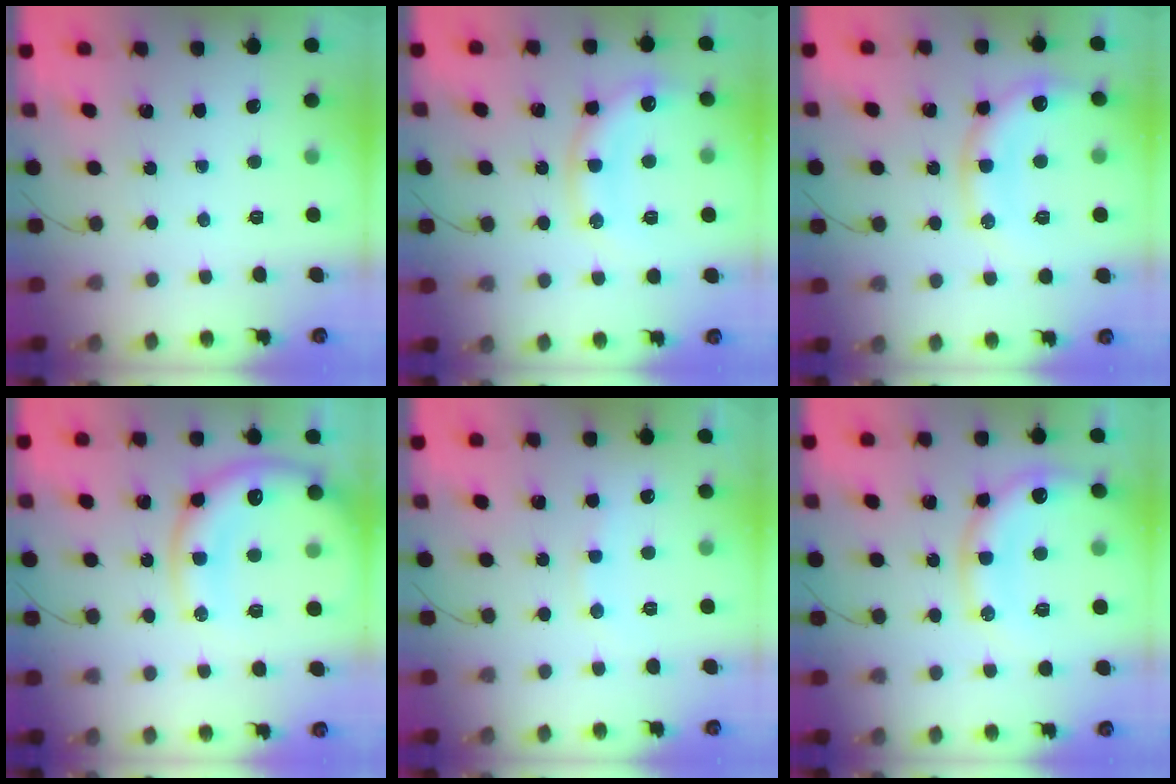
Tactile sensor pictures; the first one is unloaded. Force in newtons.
{"total": 13.8, "press": 13.8, "slide": 1.2}
{"total": 15.3, "press": 15.2, "slide": 1.9}
{"total": 17.9, "press": 17.6, "slide": 3.1}
{"total": 7.1, "press": 7.0, "slide": 1.3}
{"total": 16.4, "press": 16.2, "slide": 2.3}